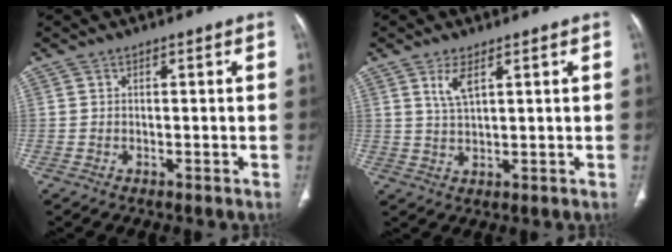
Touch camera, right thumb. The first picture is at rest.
{"total": 4.1, "force": [2.1, 1.3, 3.3], "torque": [-0.070, -0.010, 0.049]}